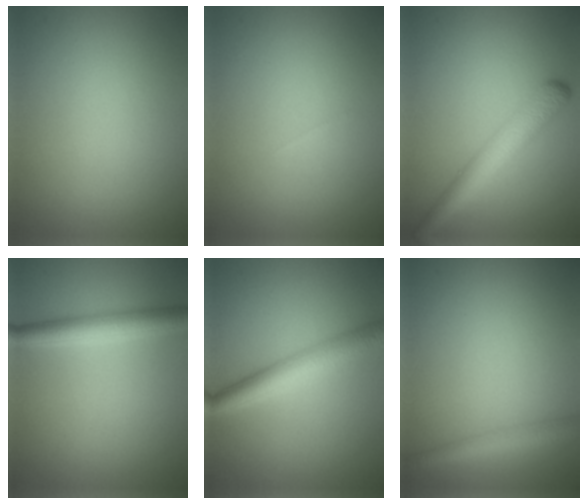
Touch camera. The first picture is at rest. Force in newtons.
{"total": 0.0}
{"total": 4.4, "press": 4.4, "slide": 0.1}
{"total": 3.5, "press": 3.5, "slide": 0.1}
{"total": 4.6, "press": 4.6, "slide": 0.0}
{"total": 2.7, "press": 2.7, "slide": 0.1}